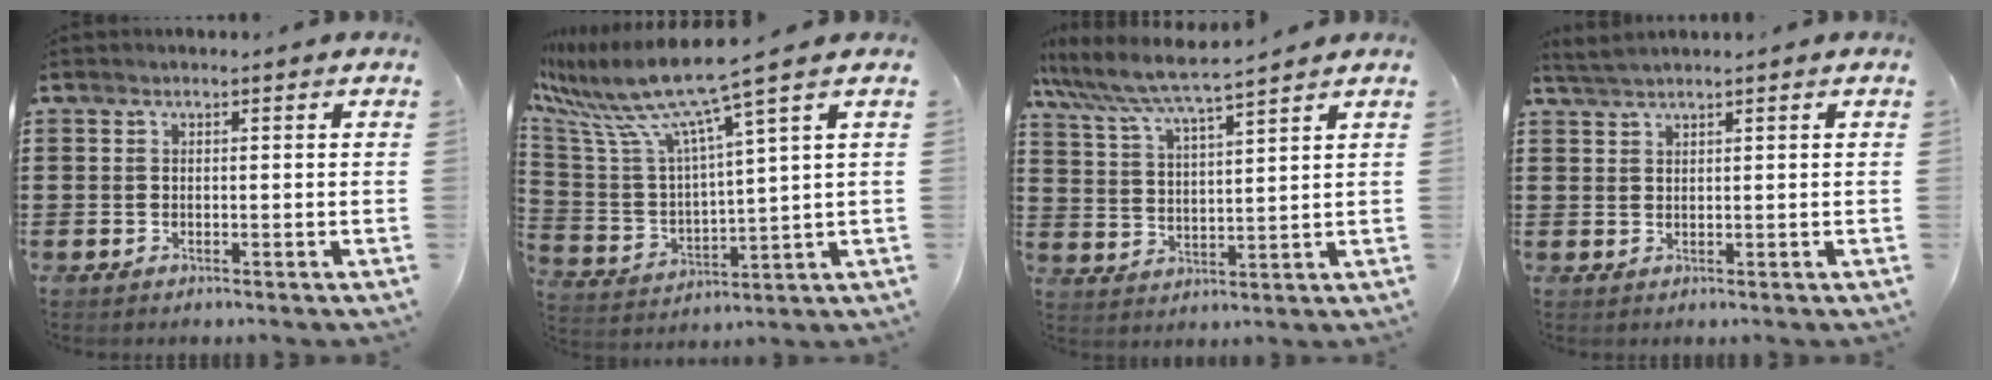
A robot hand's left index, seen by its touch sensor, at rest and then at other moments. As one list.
[{"total": 10.2, "force": [7.7, -0.1, 6.8], "torque": [-0.172, -0.055, 0.121]}, {"total": 5.4, "force": [4.9, -0.2, 2.2], "torque": [-0.066, -0.035, 0.079]}, {"total": 1.7, "force": [1.5, -0.2, 0.7], "torque": [-0.016, 0.000, 0.030]}]